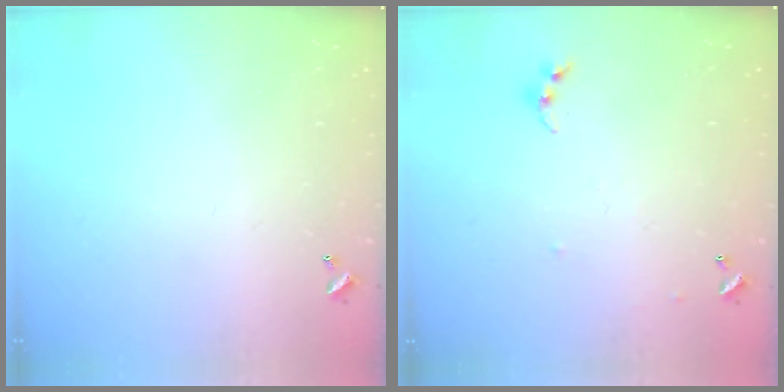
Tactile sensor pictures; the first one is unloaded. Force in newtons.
{"total": 5.1, "press": 5.0, "slide": 0.5}